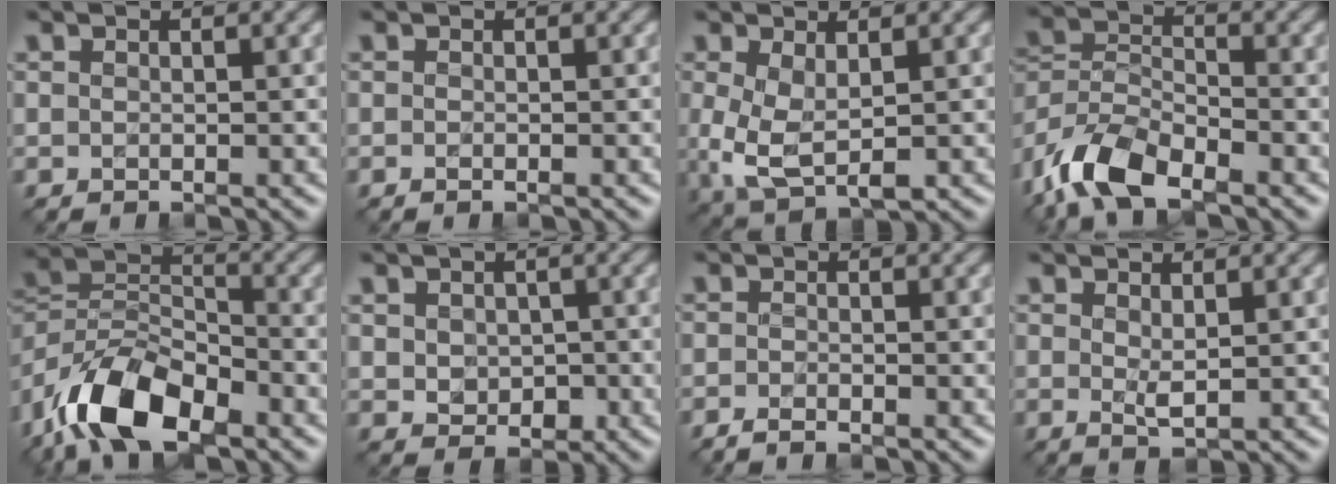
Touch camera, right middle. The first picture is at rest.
{"total": 0.0}
{"total": 4.3, "force": [-0.1, 2.2, 3.7], "torque": [-0.090, -0.010, 0.004]}
{"total": 8.2, "force": [-5.7, 3.6, 4.8], "torque": [-0.095, -0.001, -0.125]}
{"total": 10.5, "force": [-6.8, 5.0, 6.3], "torque": [-0.115, 0.006, -0.144]}
{"total": 2.3, "force": [0.1, 1.9, 1.2], "torque": [-0.020, -0.005, 0.005]}
{"total": 1.3, "force": [-1.1, 0.2, 0.7], "torque": [-0.012, -0.003, -0.025]}
{"total": 1.2, "force": [0.5, 0.2, 1.1], "torque": [-0.022, -0.003, 0.012]}